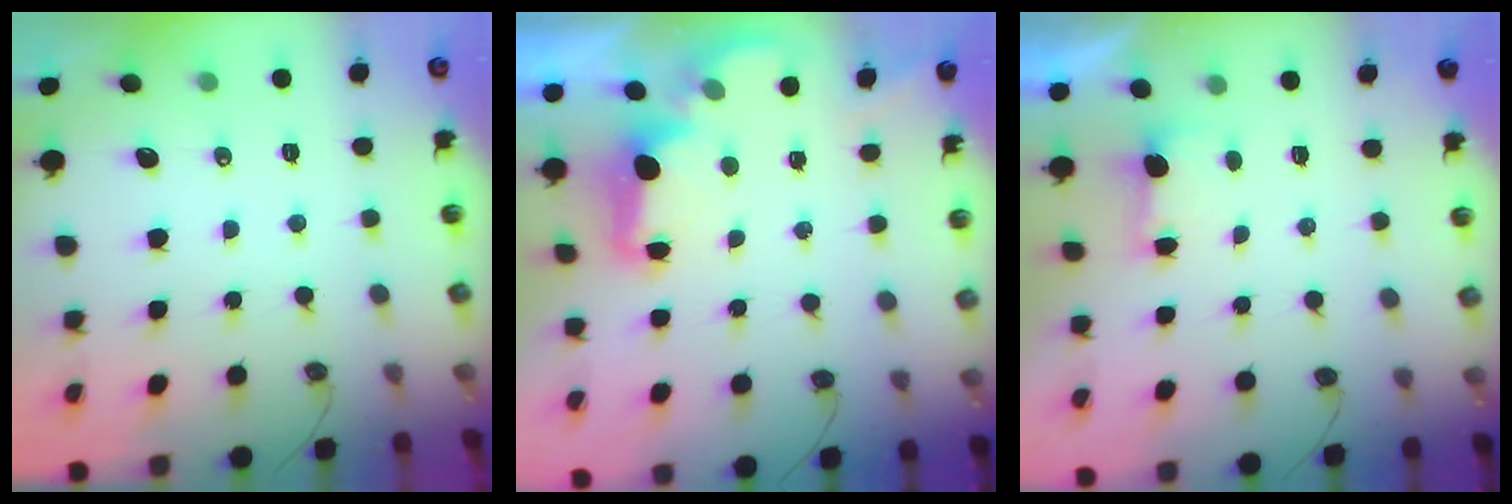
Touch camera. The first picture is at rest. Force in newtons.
{"total": 2.6, "press": 2.5, "slide": 0.8}
{"total": 1.0, "press": 0.6, "slide": 0.8}